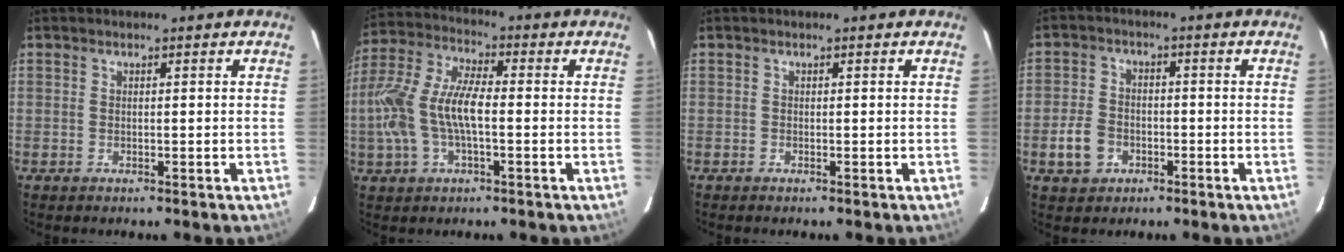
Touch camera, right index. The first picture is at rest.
{"total": 13.5, "force": [-1.9, 5.7, 12.1], "torque": [-0.259, 0.010, -0.037]}
{"total": 0.0}
{"total": 6.3, "force": [-2.6, 5.0, 2.7], "torque": [-0.071, 0.015, -0.040]}